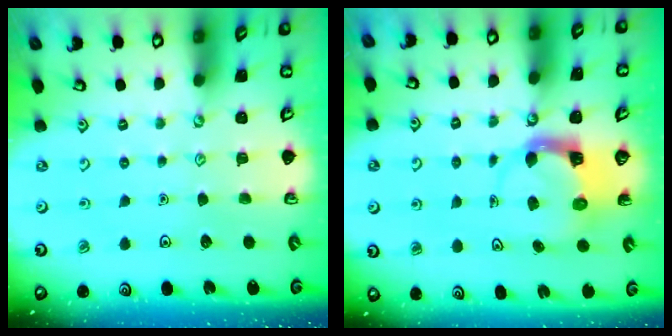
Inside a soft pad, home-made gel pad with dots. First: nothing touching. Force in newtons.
{"total": 3.8, "press": 3.8, "slide": 0.5}